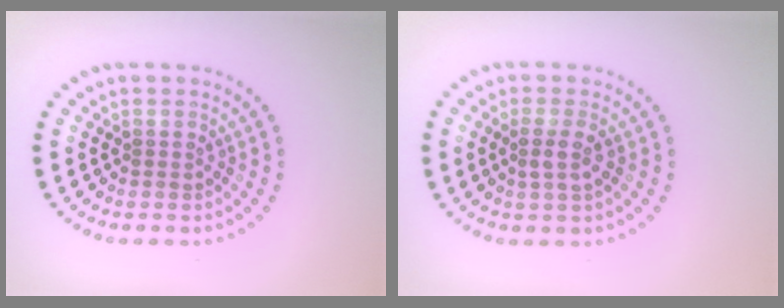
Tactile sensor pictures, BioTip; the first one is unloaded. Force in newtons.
{"total": 1.6, "press": 1.5, "slide": 0.7}